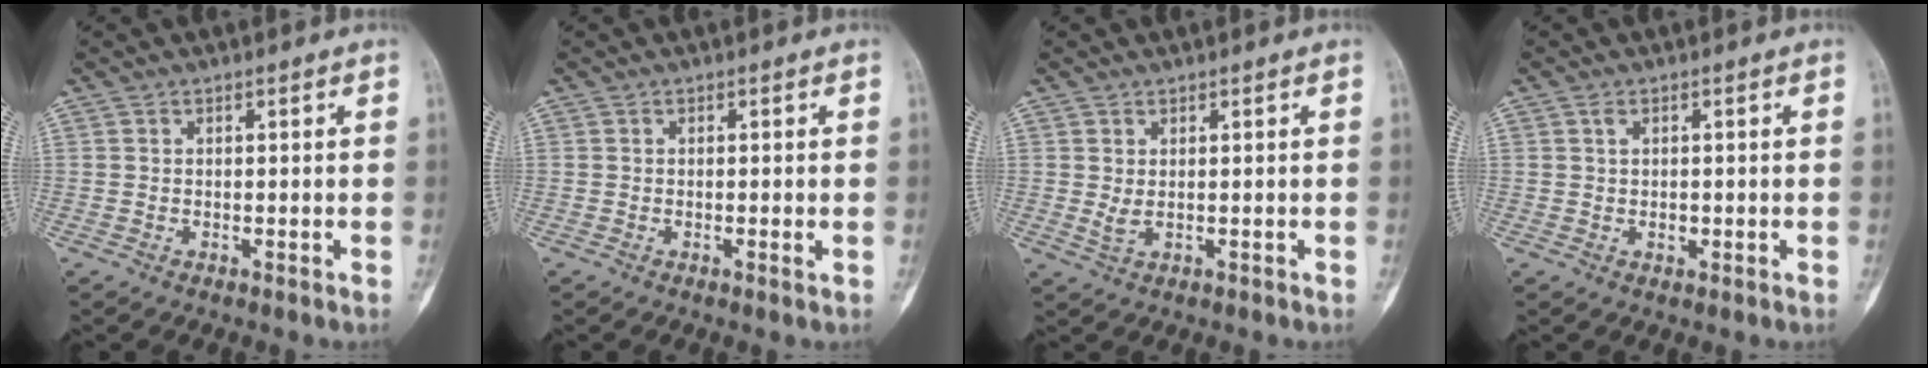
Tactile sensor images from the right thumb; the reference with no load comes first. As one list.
[{"total": 0.6, "force": [-0.1, 0.1, 0.6], "torque": [-0.009, -0.002, -0.002]}, {"total": 1.7, "force": [0.2, 0.8, 1.5], "torque": [-0.031, -0.004, 0.010]}, {"total": 2.0, "force": [0.2, 1.3, 1.5], "torque": [-0.023, -0.001, 0.005]}]